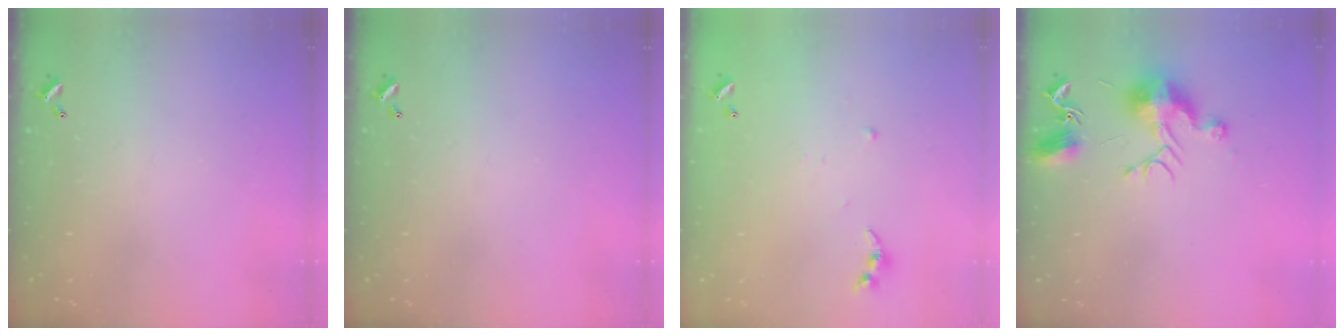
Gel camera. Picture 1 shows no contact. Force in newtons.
{"total": 0.0}
{"total": 4.8, "press": 4.7, "slide": 0.5}
{"total": 9.6, "press": 9.6, "slide": 0.4}